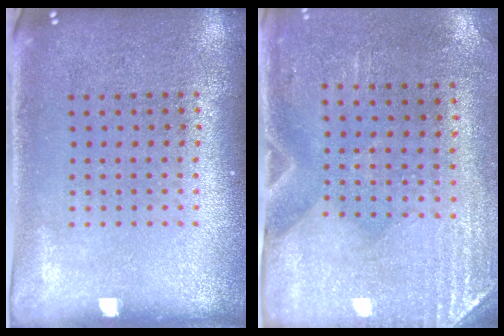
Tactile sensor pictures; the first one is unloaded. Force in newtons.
{"total": 2.9, "press": 2.5, "slide": 1.5}